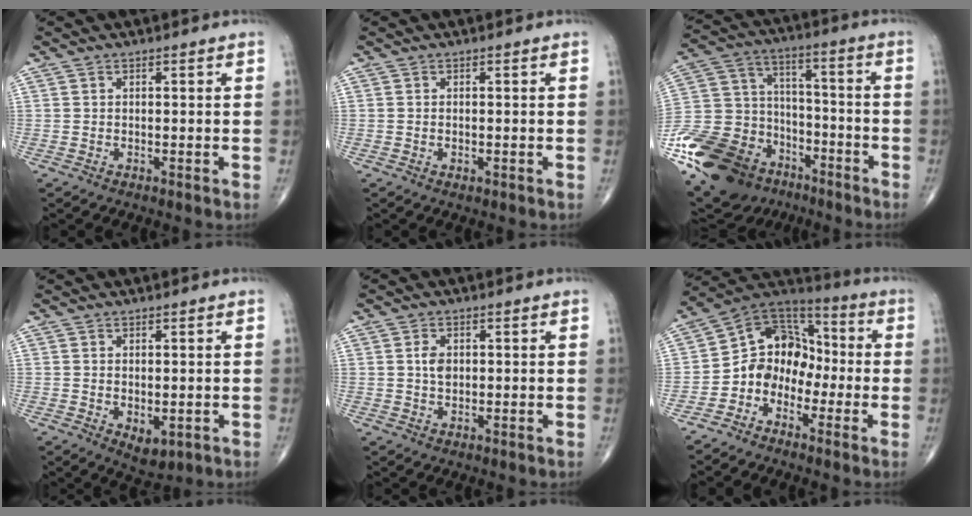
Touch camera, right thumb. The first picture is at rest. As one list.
[{"total": 0.9, "force": [-0.2, 0.5, 0.7], "torque": [-0.016, 0.001, -0.002]}, {"total": 28.5, "force": [-15.9, 19.2, 13.9], "torque": [-0.327, 0.070, -0.272]}, {"total": 4.3, "force": [-0.9, 2.4, 3.5], "torque": [-0.044, -0.008, -0.001]}, {"total": 2.9, "force": [0.5, 2.0, 2.0], "torque": [-0.031, -0.001, 0.008]}, {"total": 11.7, "force": [-3.5, 9.4, 5.9], "torque": [-0.063, 0.077, -0.082]}]